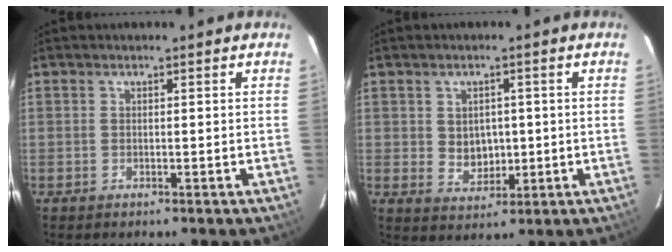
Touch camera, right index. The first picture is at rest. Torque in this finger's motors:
{"motor_torque": [0.10, 0.01, 0.12, 0.01]}